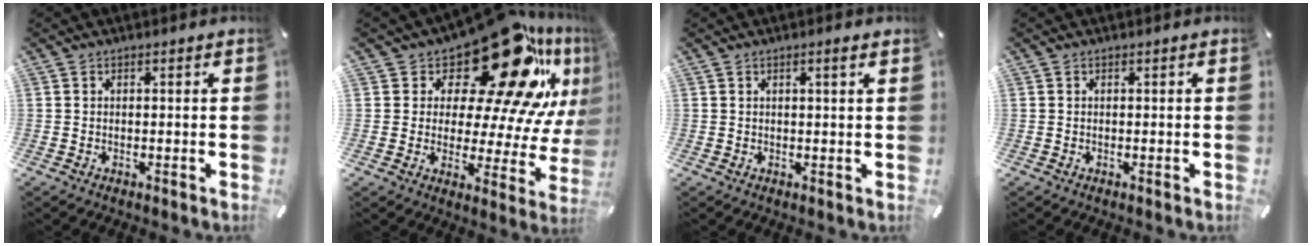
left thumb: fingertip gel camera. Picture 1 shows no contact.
{"total": 26.3, "force": [16.0, 10.8, 17.9], "torque": [-0.237, -0.125, 0.259]}
{"total": 1.4, "force": [0.7, 0.0, 1.2], "torque": [-0.023, -0.001, 0.011]}
{"total": 0.0}